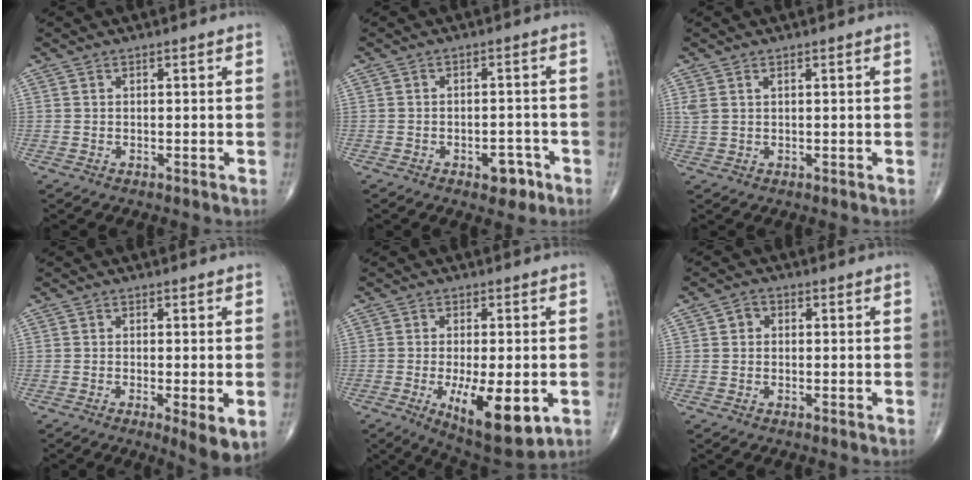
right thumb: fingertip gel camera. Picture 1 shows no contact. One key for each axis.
{"total": 4.4, "fx": -2.4, "fy": 2.5, "fz": 2.7, "tx": -0.019, "ty": 0.017, "tz": -0.029}
{"total": 1.9, "fx": 0.9, "fy": 0.9, "fz": 1.5, "tx": -0.041, "ty": 0.011, "tz": 0.027}
{"total": 5.8, "fx": -1.5, "fy": 1.3, "fz": 5.4, "tx": -0.088, "ty": -0.017, "tz": -0.025}
{"total": 13.3, "fx": -3.8, "fy": 4.8, "fz": 11.8, "tx": -0.182, "ty": -0.018, "tz": -0.046}
{"total": 2.2, "fx": 0.1, "fy": 1.9, "fz": 1.1, "tx": -0.007, "ty": 0.010, "tz": -0.003}